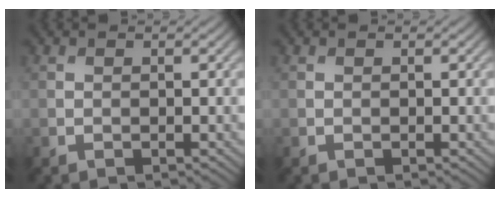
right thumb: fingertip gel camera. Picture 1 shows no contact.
{"total": 0.0}